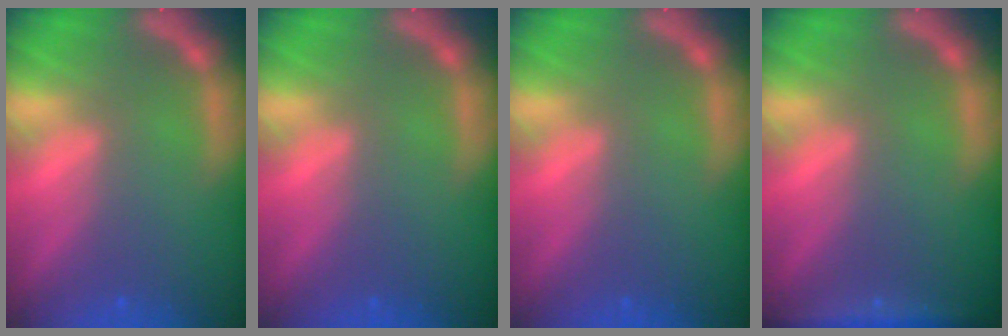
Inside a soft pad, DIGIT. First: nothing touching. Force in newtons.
{"total": 0.0}
{"total": 0.0}
{"total": 3.5}